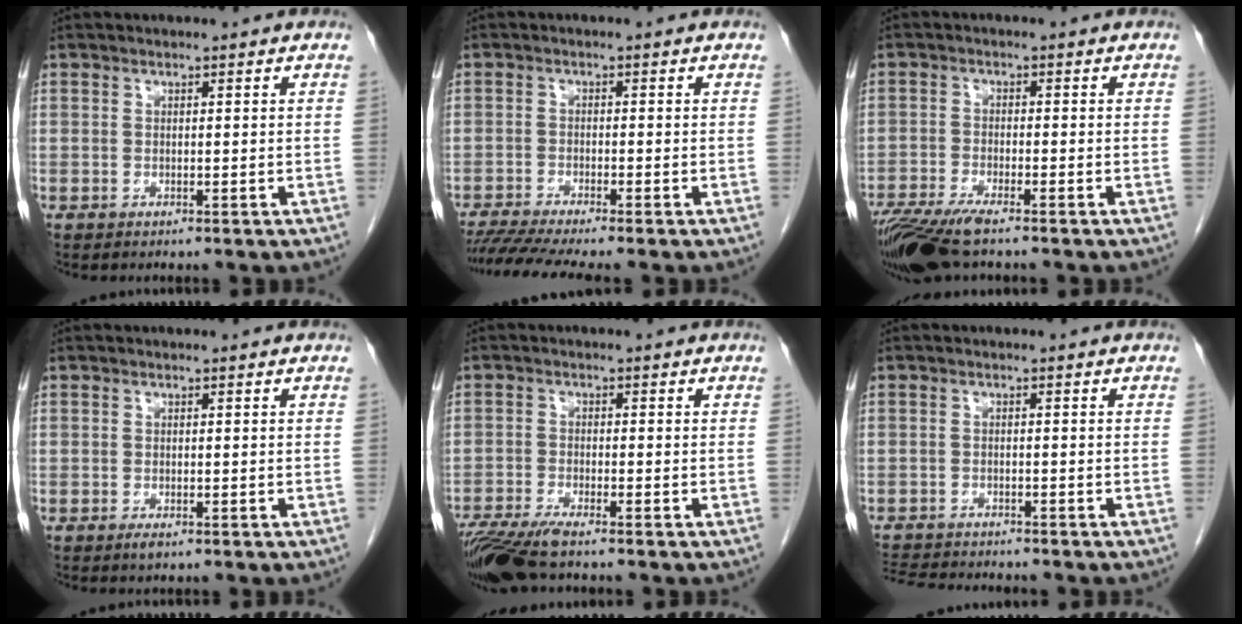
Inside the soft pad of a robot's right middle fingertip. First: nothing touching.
{"total": 7.4, "force": [-6.4, -0.7, 3.7], "torque": [-0.057, -0.017, -0.106]}
{"total": 9.0, "force": [-6.9, 1.3, 5.6], "torque": [-0.102, -0.021, -0.123]}
{"total": 1.1, "force": [-0.7, 0.4, 0.7], "torque": [-0.013, -0.002, -0.008]}
{"total": 7.5, "force": [-6.0, 0.5, 4.5], "torque": [-0.078, -0.022, -0.109]}
{"total": 8.3, "force": [-7.8, 1.2, 2.6], "torque": [-0.045, -0.004, -0.122]}